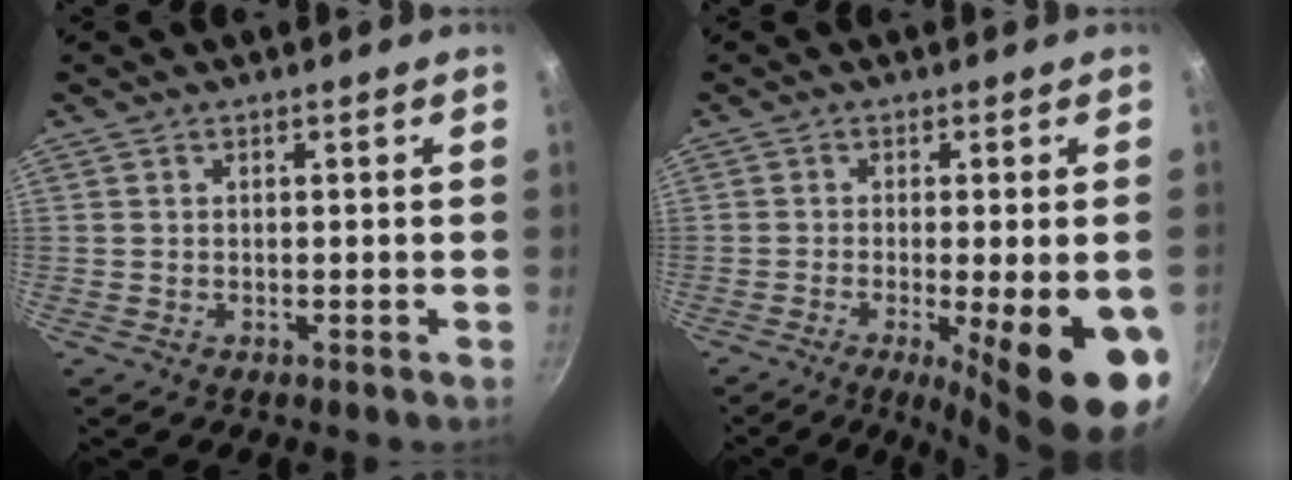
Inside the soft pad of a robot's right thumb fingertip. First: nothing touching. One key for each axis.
{"total": 17.0, "fx": -5.6, "fy": 3.9, "fz": 15.6, "tx": -0.197, "ty": -0.006, "tz": -0.069}